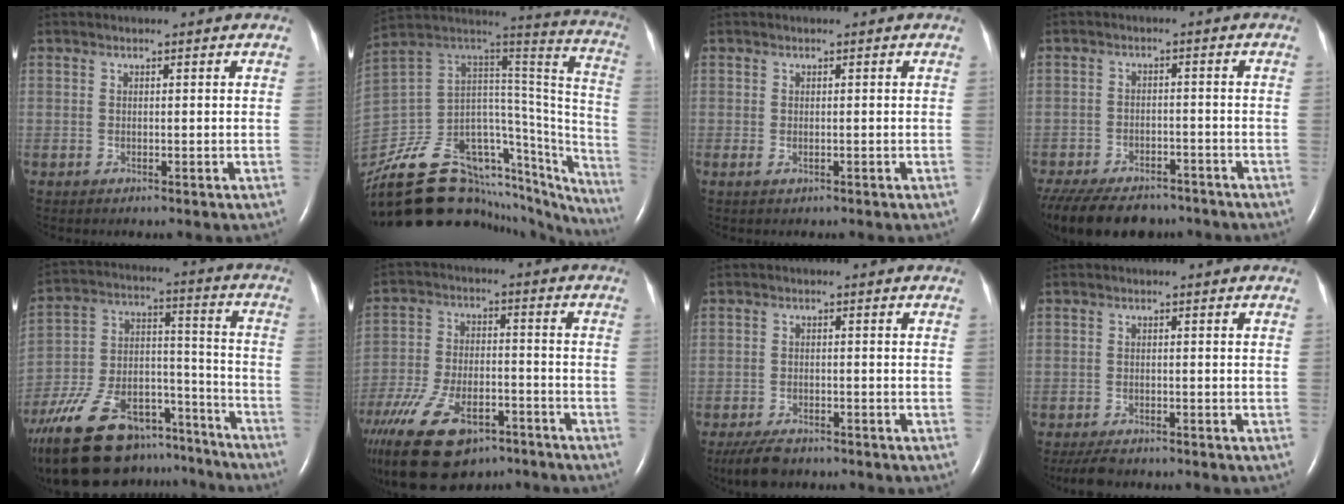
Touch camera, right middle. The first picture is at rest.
{"total": 28.4, "force": [-22.8, 9.7, 14.0], "torque": [-0.125, 0.067, -0.331]}
{"total": 1.1, "force": [0.0, -0.4, -1.1], "torque": [0.016, 0.002, 0.001]}
{"total": 17.1, "force": [-13.7, 7.3, 7.2], "torque": [-0.197, -0.024, -0.192]}
{"total": 27.9, "force": [-22.7, 11.0, 11.8], "torque": [-0.247, 0.009, -0.353]}
{"total": 17.6, "force": [-12.6, 7.7, 9.6], "torque": [-0.238, -0.022, -0.218]}
{"total": 5.4, "force": [-4.4, 2.0, 2.4], "torque": [-0.050, -0.009, -0.072]}
{"total": 4.2, "force": [-3.6, 1.4, 1.7], "torque": [-0.036, -0.010, -0.055]}